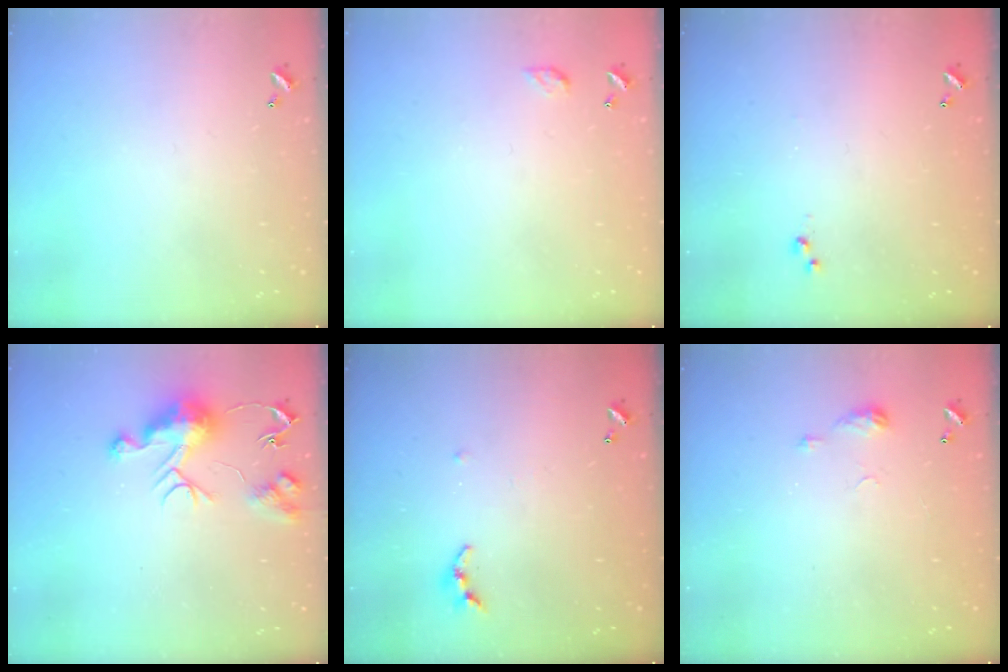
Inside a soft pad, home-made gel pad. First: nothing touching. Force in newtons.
{"total": 3.2, "press": 3.2, "slide": 0.4}
{"total": 3.0, "press": 3.0, "slide": 0.4}
{"total": 10.6, "press": 10.6, "slide": 0.9}
{"total": 4.3, "press": 4.3, "slide": 0.4}
{"total": 5.4, "press": 5.3, "slide": 0.8}